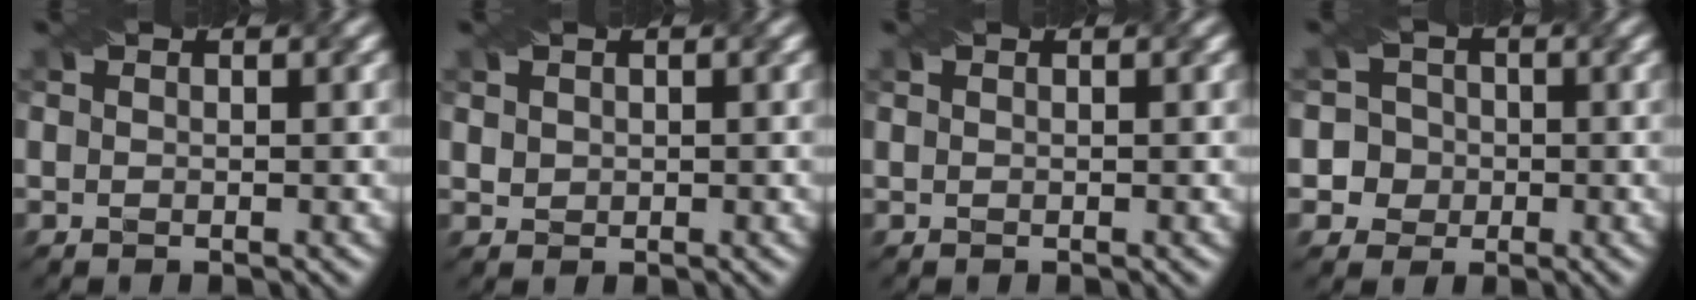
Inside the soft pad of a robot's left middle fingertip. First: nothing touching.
{"total": 0.9, "force": [0.5, 0.7, 0.2], "torque": [-0.004, 0.003, 0.011]}
{"total": 0.0}
{"total": 5.3, "force": [-1.0, 5.2, 0.8], "torque": [0.000, 0.023, -0.036]}